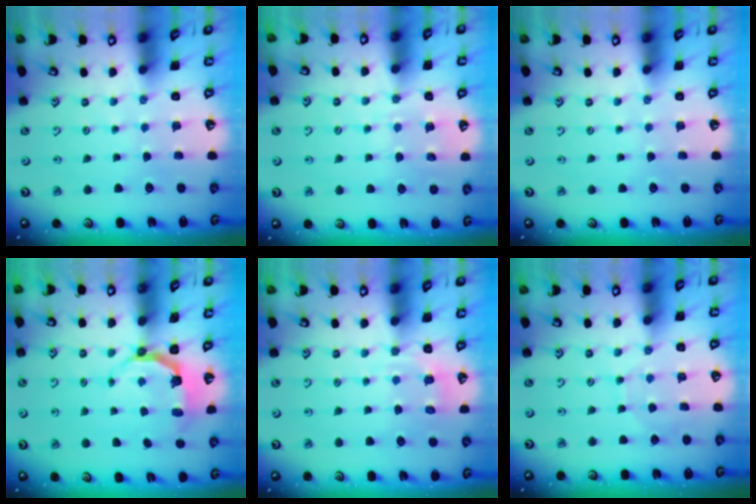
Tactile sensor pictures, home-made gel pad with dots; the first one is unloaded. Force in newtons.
{"total": 6.0, "press": 5.9, "slide": 0.7}
{"total": 0.0}
{"total": 5.1, "press": 3.6, "slide": 3.6}
{"total": 4.0, "press": 3.6, "slide": 1.7}
{"total": 2.6, "press": 2.6, "slide": 0.3}